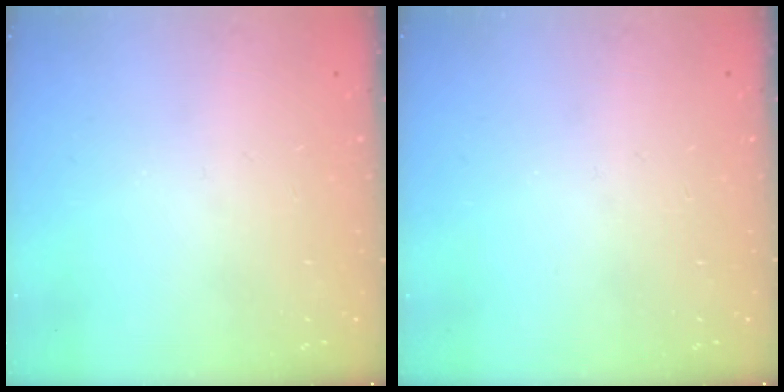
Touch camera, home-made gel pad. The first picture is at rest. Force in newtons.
{"total": 0.0}